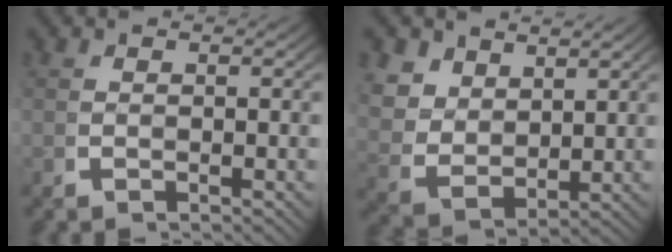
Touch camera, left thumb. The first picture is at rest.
{"total": 6.3, "force": [1.5, 4.8, 3.8], "torque": [-0.111, -0.030, 0.046]}